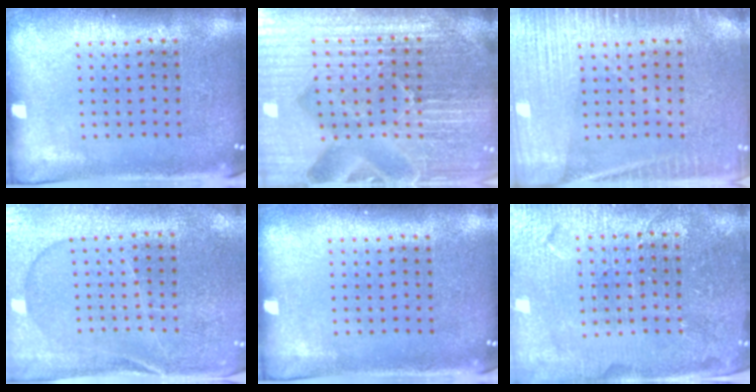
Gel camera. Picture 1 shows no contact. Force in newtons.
{"total": 6.7, "press": 5.8, "slide": 3.3}
{"total": 4.4, "press": 4.4, "slide": 0.6}
{"total": 1.1, "press": 1.1, "slide": 0.4}
{"total": 0.0}
{"total": 4.2, "press": 4.0, "slide": 1.3}